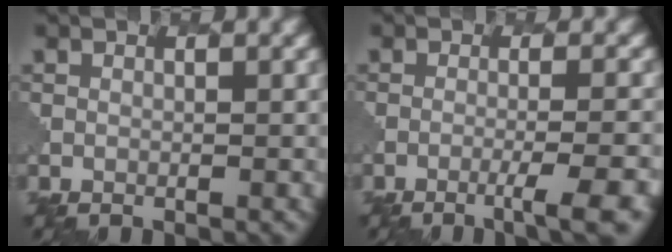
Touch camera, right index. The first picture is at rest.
{"total": 4.7, "force": [-2.5, 1.0, 3.8], "torque": [-0.049, 0.001, -0.040]}